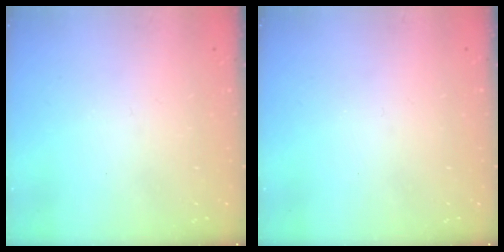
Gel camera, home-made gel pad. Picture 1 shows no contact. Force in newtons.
{"total": 0.0}